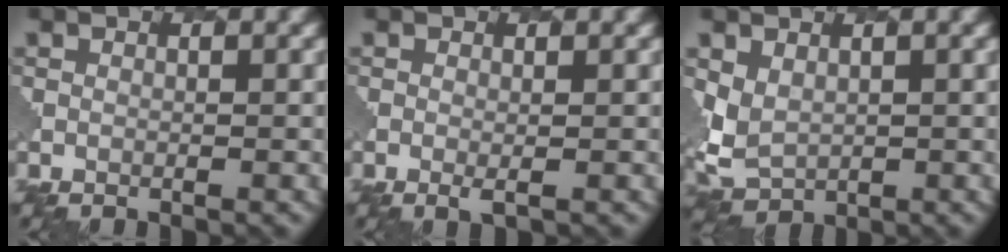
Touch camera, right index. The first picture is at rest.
{"total": 0.7, "force": [0.0, 0.1, 0.7], "torque": [-0.015, -0.006, 0.001]}
{"total": 3.6, "force": [0.8, 2.8, 2.1], "torque": [-0.056, -0.012, 0.018]}